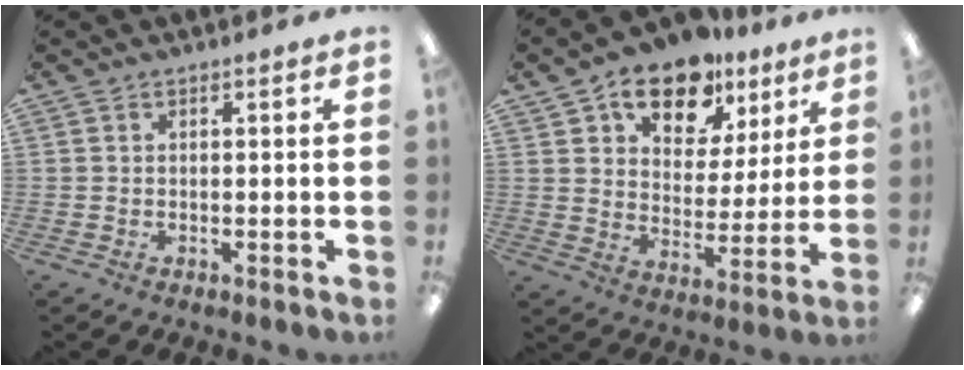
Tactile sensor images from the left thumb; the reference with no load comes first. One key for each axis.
{"total": 14.7, "fx": 10.3, "fy": 8.3, "fz": 6.4, "tx": -0.096, "ty": -0.058, "tz": 0.182}